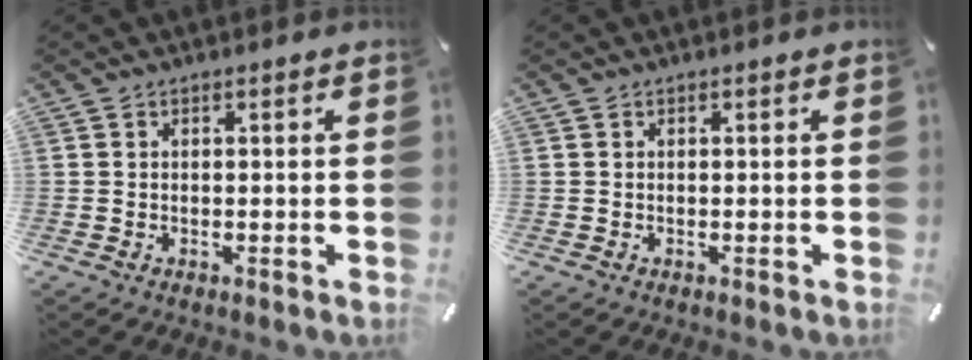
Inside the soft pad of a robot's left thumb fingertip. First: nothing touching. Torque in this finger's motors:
{"motor_torque": [-0.06, -0.06, -0.01, 0.01, 0.00]}